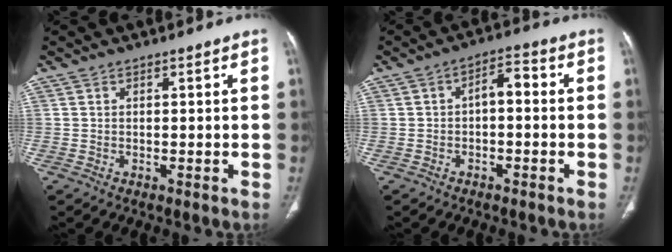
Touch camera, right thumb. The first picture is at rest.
{"total": 4.4, "force": [-0.5, 2.4, 3.7], "torque": [-0.048, 0.026, -0.017]}